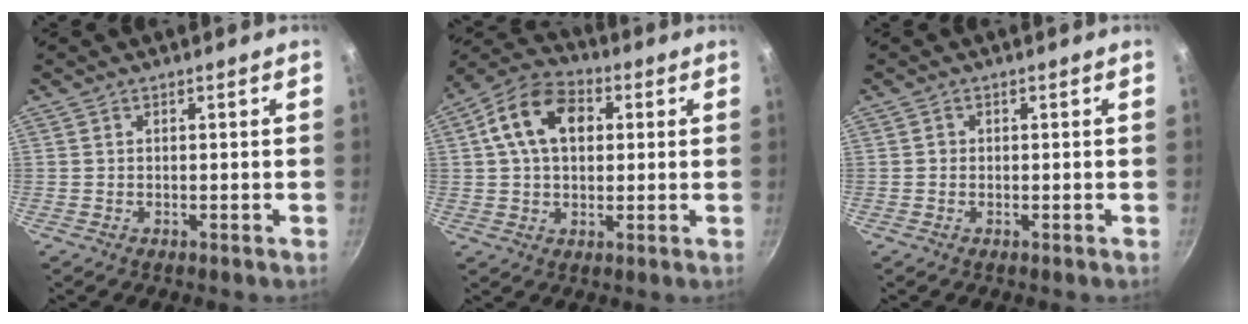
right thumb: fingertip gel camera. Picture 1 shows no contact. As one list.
[{"total": 12.9, "force": [3.0, 8.8, 9.0], "torque": [-0.132, 0.019, 0.033]}, {"total": 0.6, "force": [-0.1, 0.6, 0.1], "torque": [0.003, 0.002, -0.005]}]